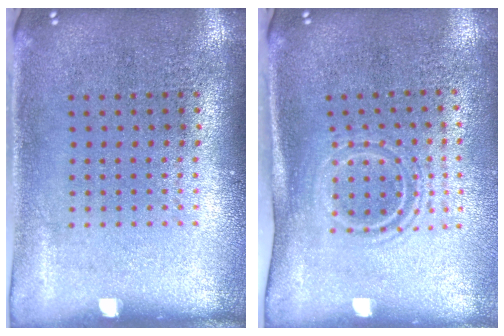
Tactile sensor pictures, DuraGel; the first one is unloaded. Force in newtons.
{"total": 1.6, "press": 1.1, "slide": 1.1}